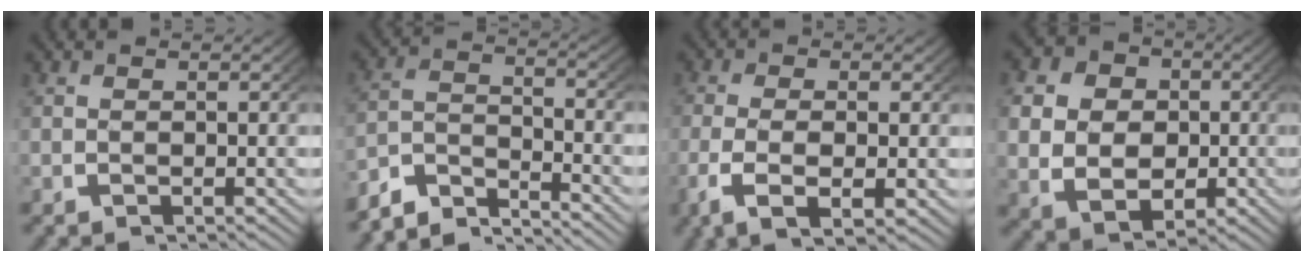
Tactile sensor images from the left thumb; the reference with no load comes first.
{"total": 6.3, "force": [-5.0, 2.6, 2.7], "torque": [-0.047, -0.015, -0.091]}
{"total": 5.5, "force": [-1.6, 2.4, 4.6], "torque": [-0.104, -0.017, -0.019]}
{"total": 10.6, "force": [-0.3, 8.6, 6.1], "torque": [-0.132, -0.036, 0.005]}